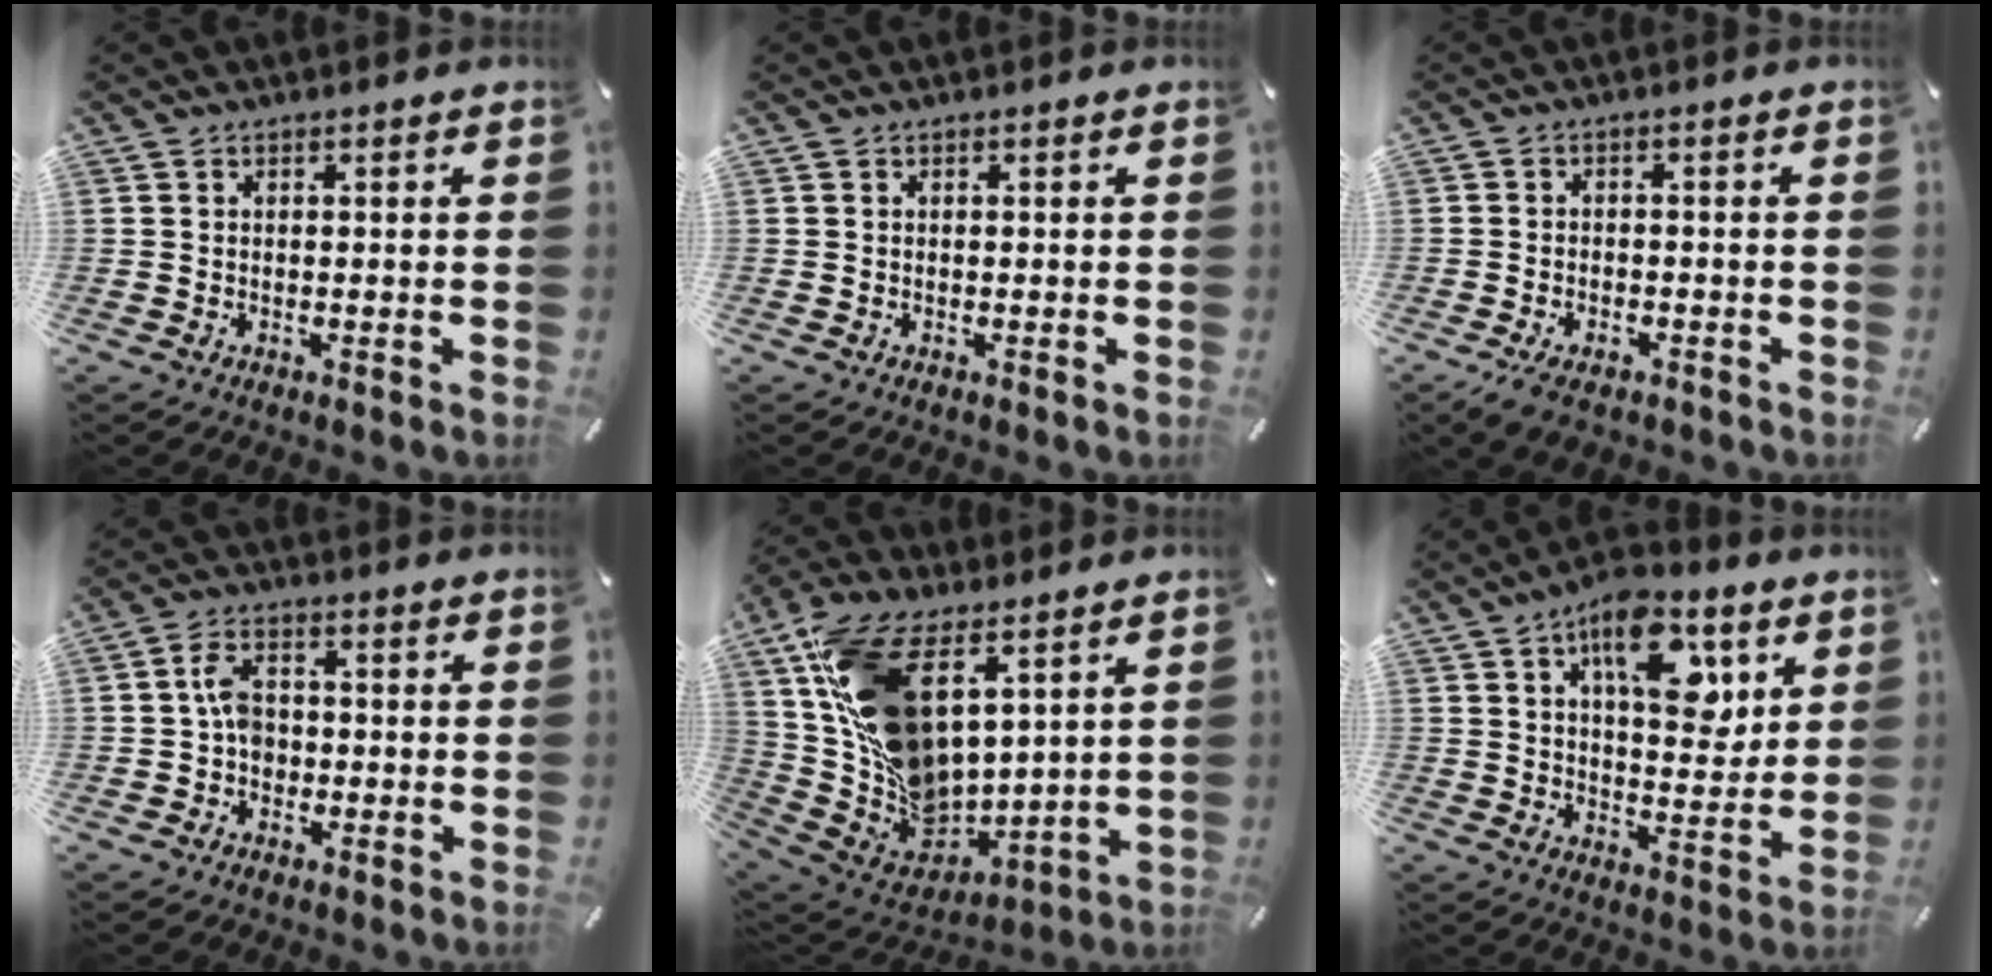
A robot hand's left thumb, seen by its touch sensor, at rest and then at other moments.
{"total": 0.0}
{"total": 3.5, "force": [-2.5, 1.8, 1.7], "torque": [-0.033, 0.013, -0.048]}
{"total": 5.2, "force": [-0.4, 3.8, 3.6], "torque": [-0.072, 0.010, -0.009]}
{"total": 21.2, "force": [8.2, 12.7, 14.8], "torque": [-0.303, -0.053, 0.159]}
{"total": 15.3, "force": [7.1, 8.2, 10.7], "torque": [-0.139, -0.028, 0.118]}